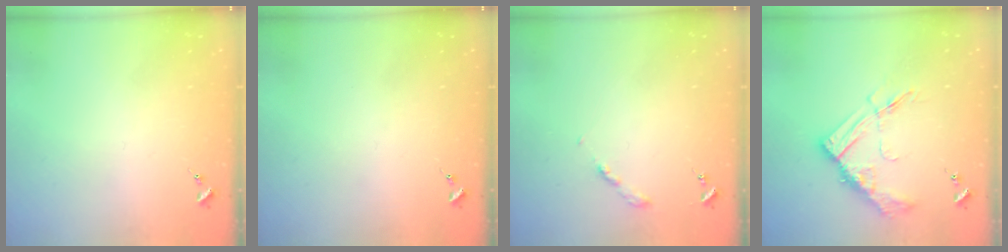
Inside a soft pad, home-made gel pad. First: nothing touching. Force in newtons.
{"total": 0.0}
{"total": 2.7, "press": 2.6, "slide": 0.3}
{"total": 14.1, "press": 14.0, "slide": 1.1}